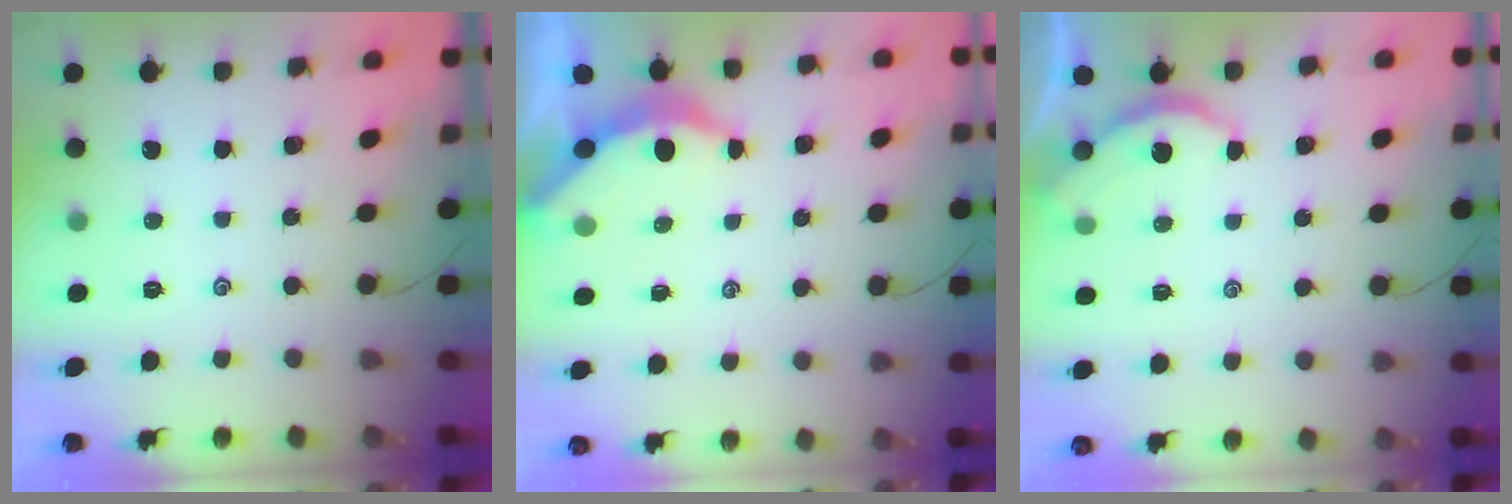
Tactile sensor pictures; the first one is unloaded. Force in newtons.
{"total": 3.8, "press": 3.8, "slide": 0.6}
{"total": 2.6, "press": 2.6, "slide": 0.2}